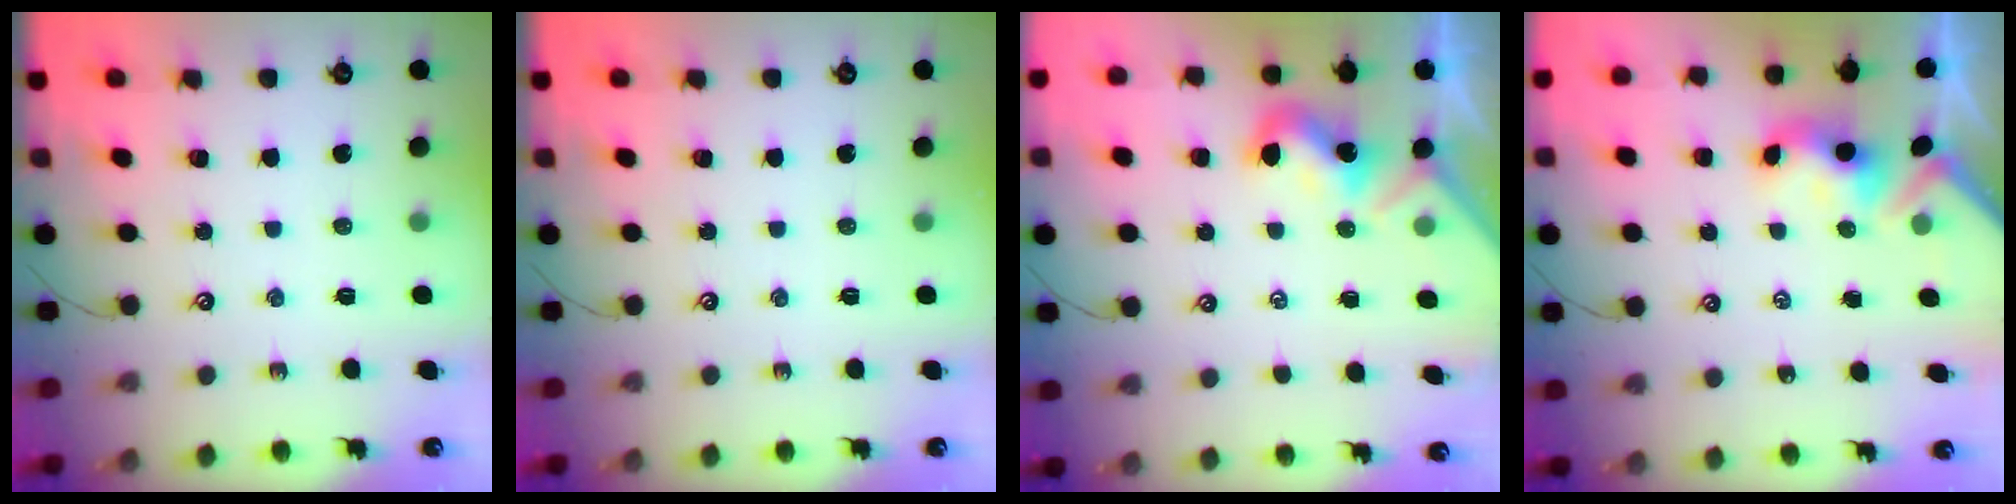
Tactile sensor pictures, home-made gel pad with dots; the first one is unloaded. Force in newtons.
{"total": 0.0}
{"total": 1.6, "press": 1.6, "slide": 0.3}
{"total": 3.5, "press": 3.5, "slide": 0.4}